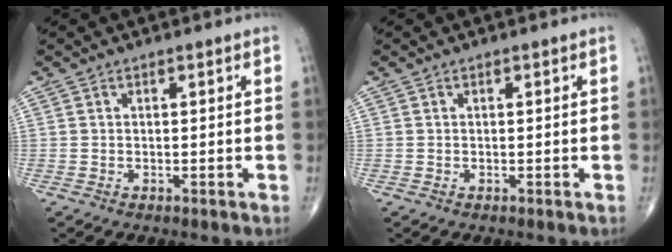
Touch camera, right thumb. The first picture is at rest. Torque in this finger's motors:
{"motor_torque": [0.00, 0.00, 0.00, 0.00, 0.01]}